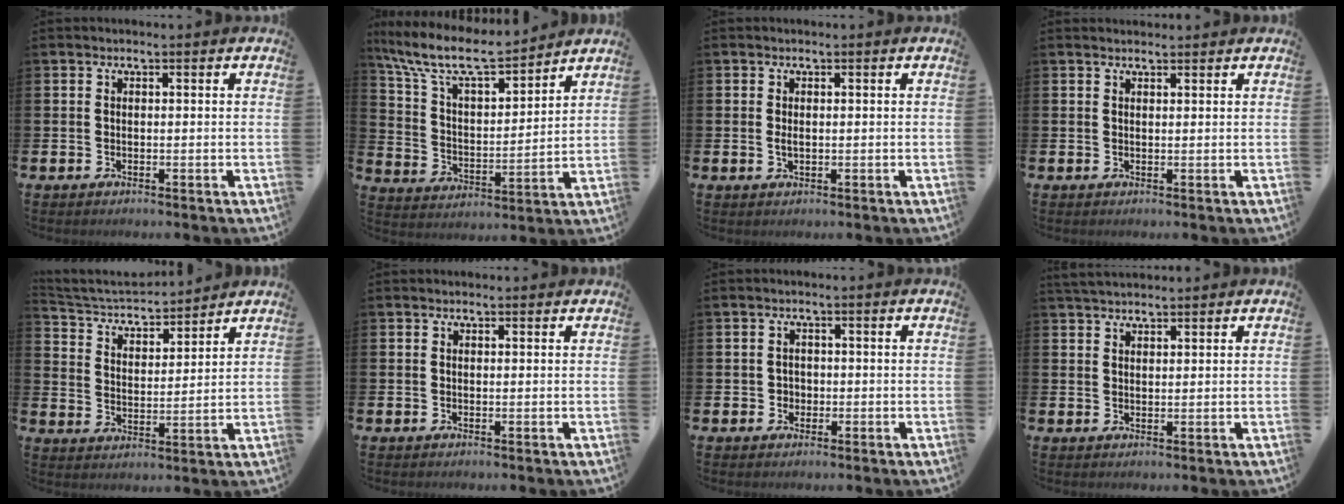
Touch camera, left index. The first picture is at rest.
{"total": 10.1, "force": [9.0, 2.3, 4.1], "torque": [-0.119, -0.054, 0.158]}
{"total": 1.0, "force": [0.0, 0.5, 0.8], "torque": [-0.017, 0.004, -0.001]}
{"total": 1.0, "force": [1.0, 0.2, 0.1], "torque": [0.005, -0.001, 0.017]}
{"total": 4.7, "force": [4.5, 1.2, 0.6], "torque": [-0.041, -0.035, 0.075]}
{"total": 0.0}
{"total": 1.5, "force": [-0.2, 1.5, 0.3], "torque": [0.000, 0.004, -0.009]}
{"total": 2.8, "force": [2.7, 0.6, 0.6], "torque": [-0.017, -0.006, 0.050]}